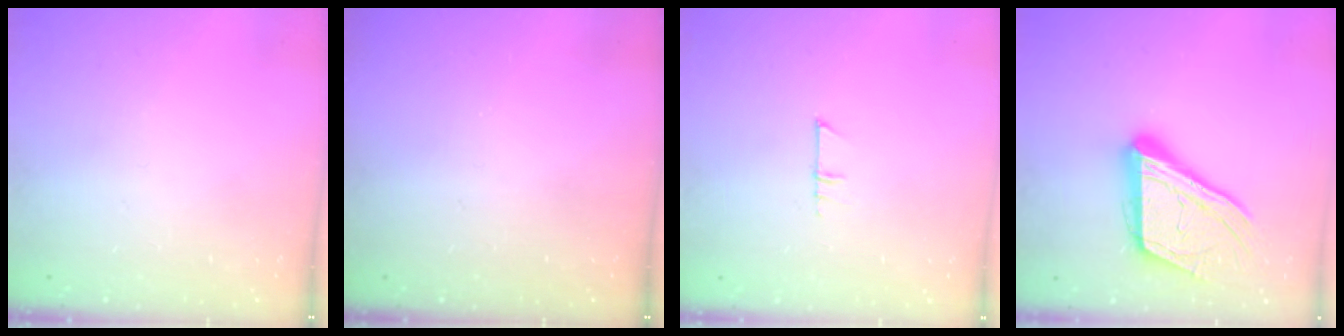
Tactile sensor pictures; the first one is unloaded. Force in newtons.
{"total": 0.0}
{"total": 4.6, "press": 4.6, "slide": 0.4}
{"total": 19.1, "press": 18.9, "slide": 2.6}